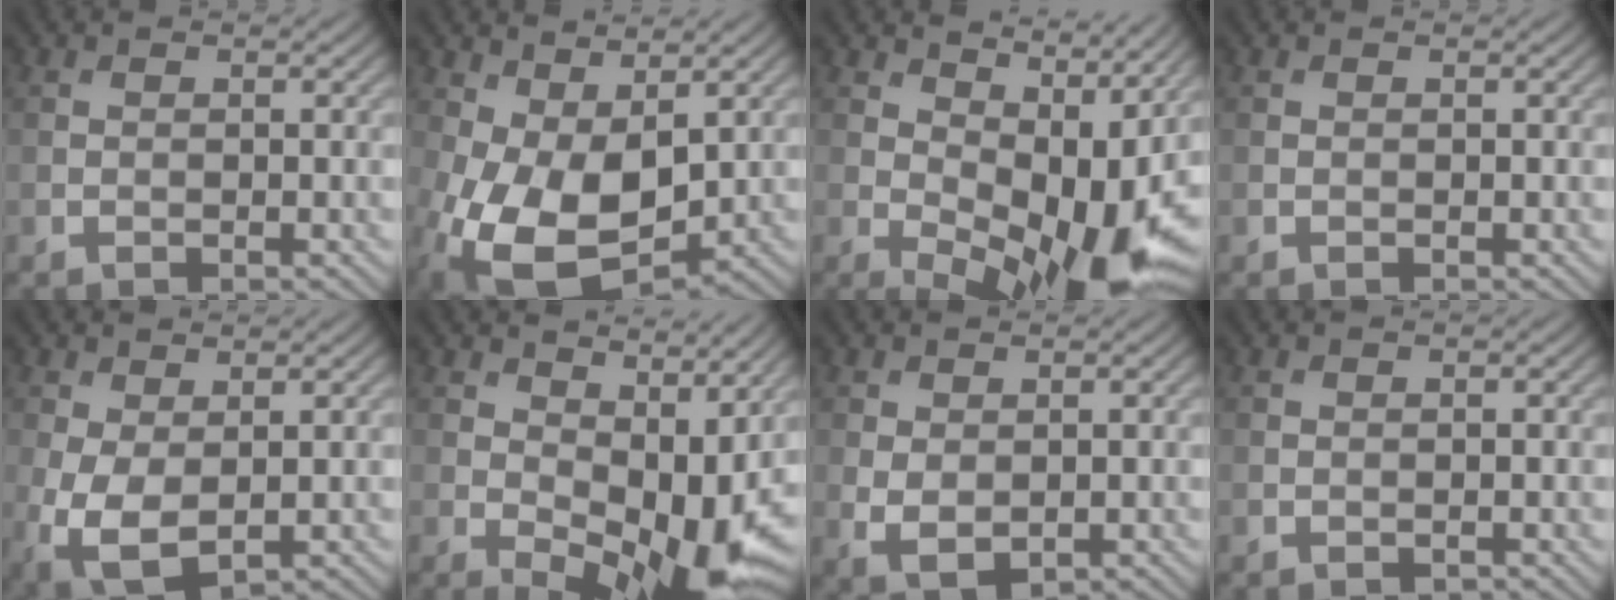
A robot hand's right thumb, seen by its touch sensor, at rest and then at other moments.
{"total": 11.8, "force": [-1.7, 6.9, 9.5], "torque": [-0.217, -0.020, -0.021]}
{"total": 14.1, "force": [2.4, 7.5, 11.8], "torque": [-0.163, -0.018, 0.066]}
{"total": 0.0}
{"total": 6.1, "force": [-1.1, 3.4, 4.9], "torque": [-0.135, -0.016, -0.014]}
{"total": 11.8, "force": [2.3, 6.3, 9.7], "torque": [-0.133, -0.016, 0.049]}
{"total": 3.2, "force": [-0.2, 2.0, 2.4], "torque": [-0.059, -0.009, 0.002]}
{"total": 0.0}